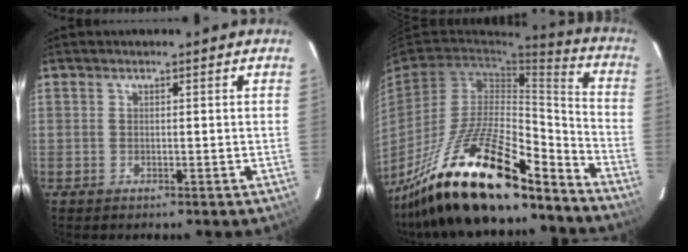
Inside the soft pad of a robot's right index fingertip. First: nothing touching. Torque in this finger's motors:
{"motor_torque": [1.35, -0.79, 1.05, 0.21]}